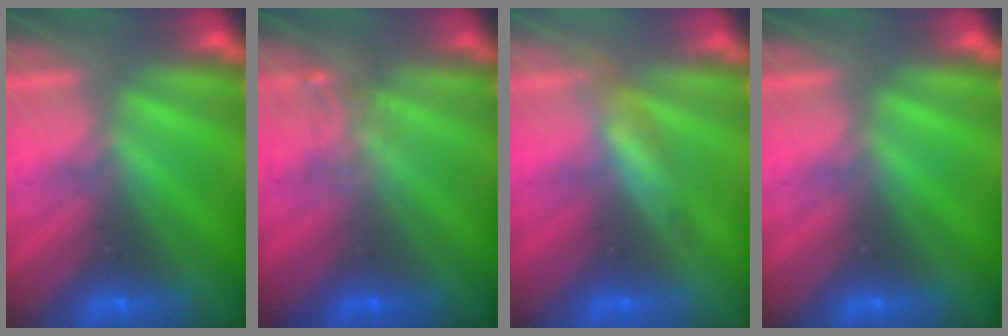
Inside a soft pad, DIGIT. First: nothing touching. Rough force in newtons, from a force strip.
{"total": 2.2}
{"total": 2.9}
{"total": 0.0}